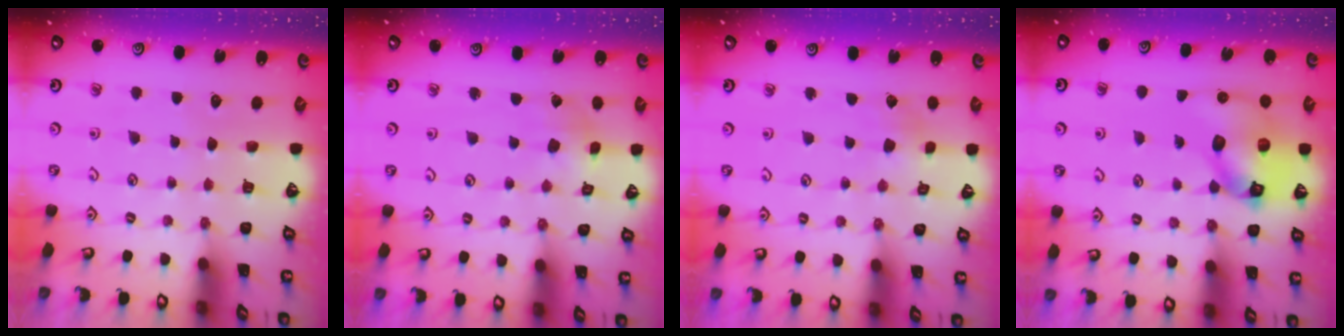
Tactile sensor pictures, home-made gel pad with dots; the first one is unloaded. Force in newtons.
{"total": 2.2, "press": 2.2, "slide": 0.4}
{"total": 2.8, "press": 2.8, "slide": 0.5}
{"total": 13.7, "press": 13.5, "slide": 2.1}